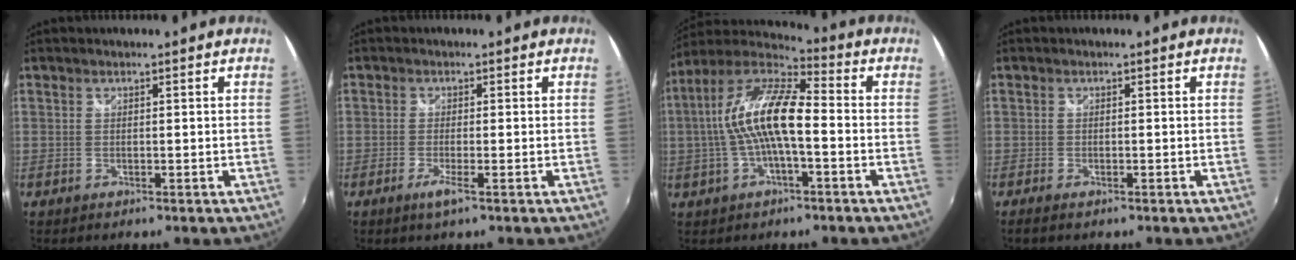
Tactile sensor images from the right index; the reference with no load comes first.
{"total": 2.5, "force": [-1.4, -0.2, 2.1], "torque": [-0.046, -0.009, -0.029]}
{"total": 14.3, "force": [-1.1, 4.3, 13.6], "torque": [-0.262, 0.015, -0.026]}
{"total": 1.6, "force": [-1.1, 0.5, 0.9], "torque": [-0.020, -0.006, -0.020]}